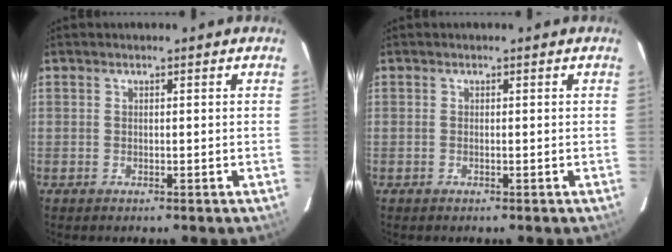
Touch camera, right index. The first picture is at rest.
{"total": 0.0}